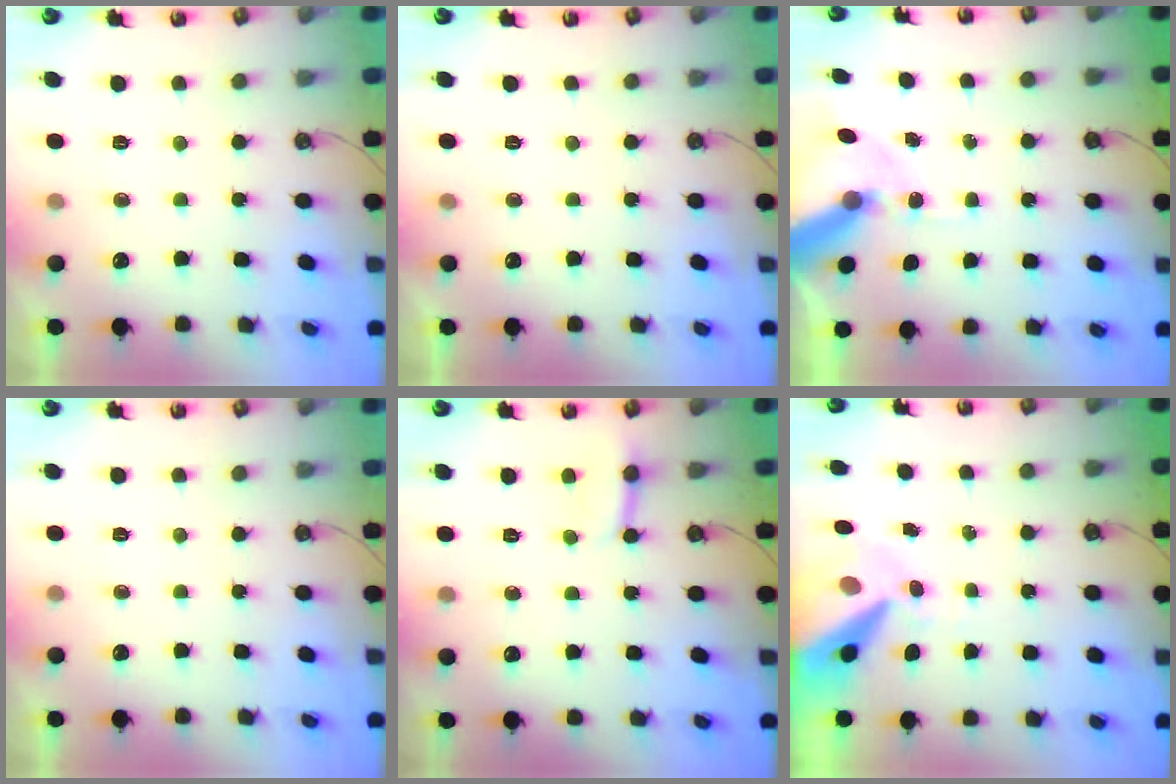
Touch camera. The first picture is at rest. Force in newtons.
{"total": 0.0}
{"total": 11.0, "press": 10.9, "slide": 1.6}
{"total": 0.0}
{"total": 2.8, "press": 2.8, "slide": 0.3}
{"total": 12.4, "press": 12.3, "slide": 1.4}